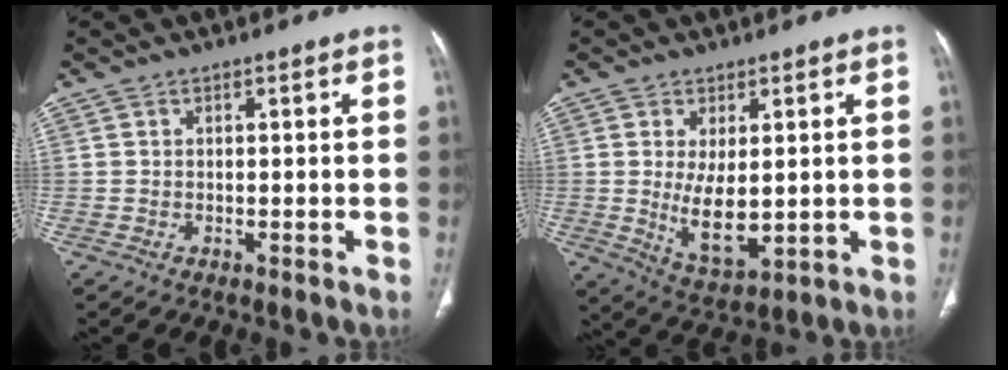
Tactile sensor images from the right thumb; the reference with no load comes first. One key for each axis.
{"total": 8.7, "fx": 0.2, "fy": 4.4, "fz": 7.5, "tx": -0.117, "ty": -0.022, "tz": 0.021}